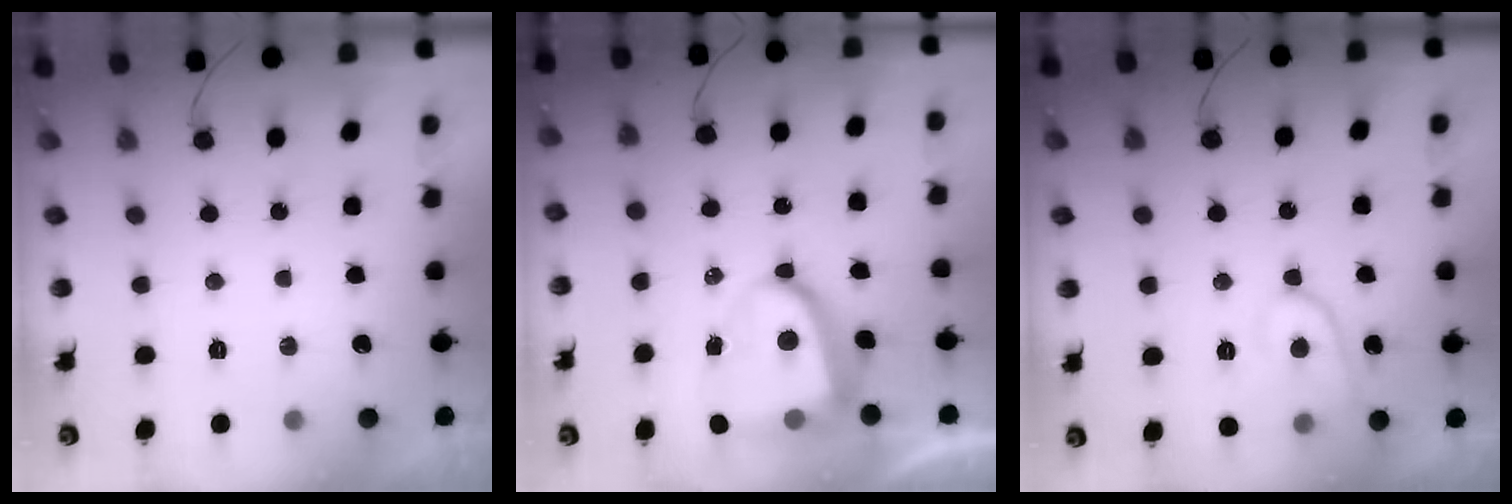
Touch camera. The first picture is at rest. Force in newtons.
{"total": 13.5, "press": 13.4, "slide": 1.8}
{"total": 8.9, "press": 8.9, "slide": 0.8}